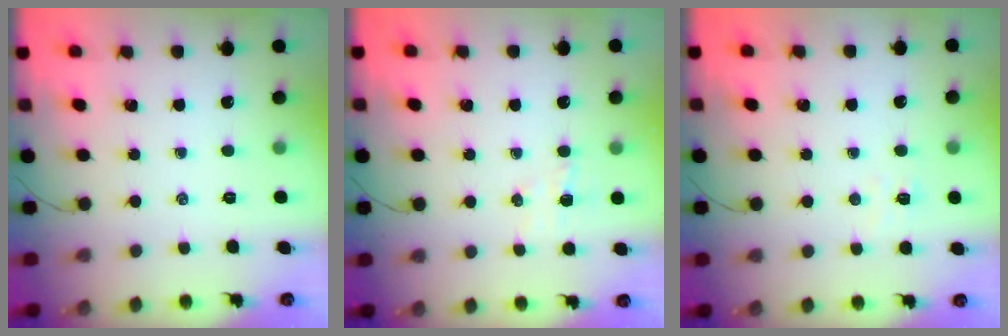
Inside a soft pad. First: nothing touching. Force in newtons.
{"total": 4.3, "press": 4.2, "slide": 1.0}
{"total": 3.9, "press": 3.8, "slide": 0.8}